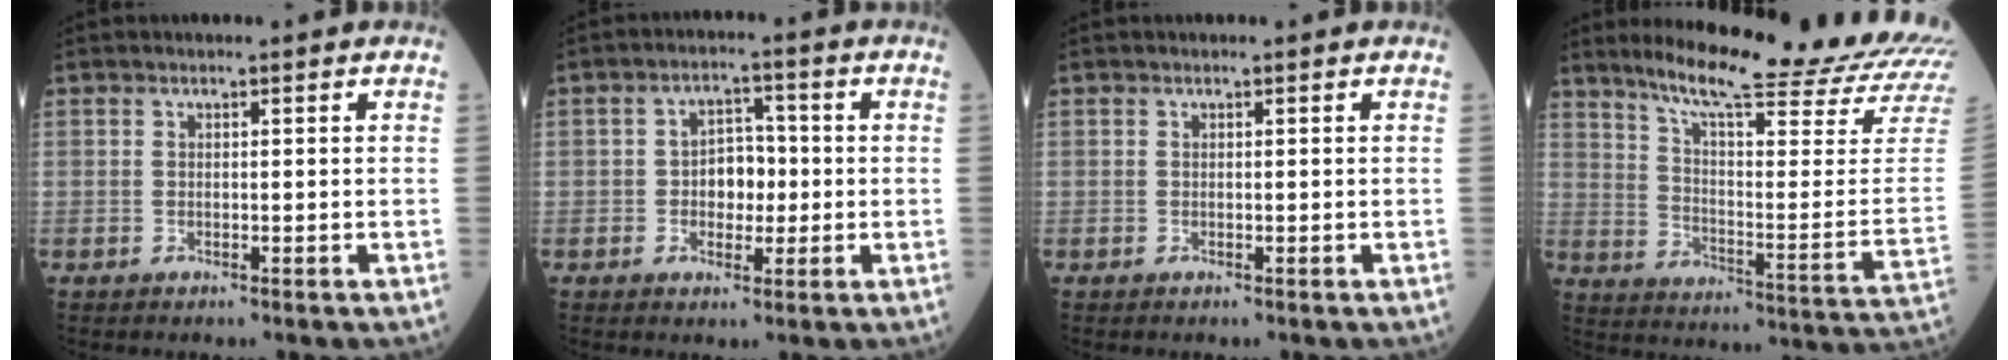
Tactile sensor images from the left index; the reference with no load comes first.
{"total": 4.9, "force": [-0.7, 3.2, 3.6], "torque": [-0.056, 0.011, -0.013]}
{"total": 0.0}
{"total": 23.7, "force": [20.8, -0.4, 11.2], "torque": [-0.173, -0.104, 0.273]}